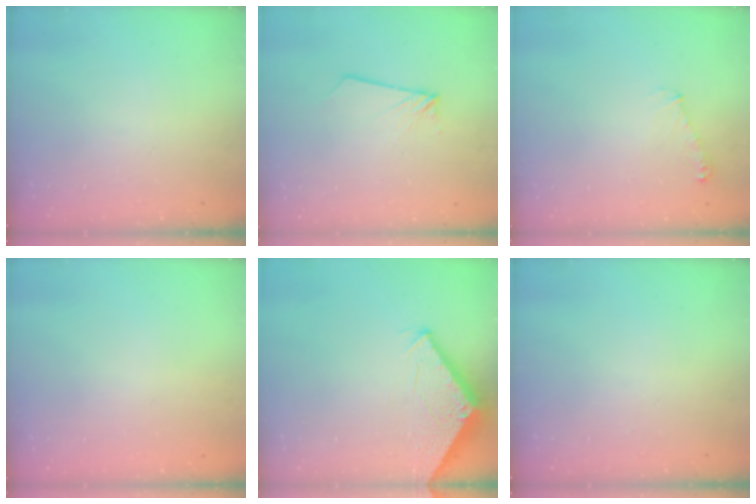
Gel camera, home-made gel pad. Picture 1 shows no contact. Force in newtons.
{"total": 1.9, "press": 1.9, "slide": 0.1}
{"total": 5.7, "press": 5.7, "slide": 0.5}
{"total": 0.7, "press": 0.3, "slide": 0.7}
{"total": 2.8, "press": 2.8, "slide": 0.2}
{"total": 0.0}